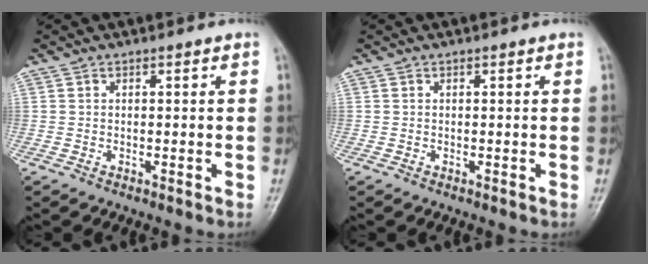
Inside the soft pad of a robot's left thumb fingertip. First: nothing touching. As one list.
[{"total": 0.0}]